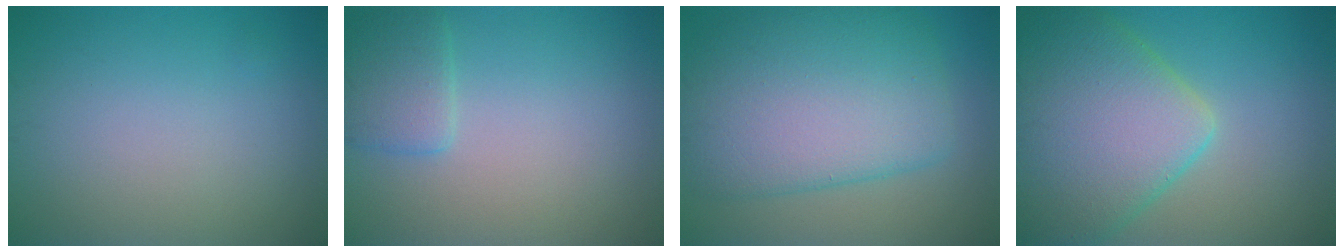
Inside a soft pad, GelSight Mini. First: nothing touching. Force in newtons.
{"total": 2.4, "press": 2.3, "slide": 0.2}
{"total": 10.3, "press": 10.3, "slide": 0.3}
{"total": 10.4, "press": 10.4, "slide": 0.6}